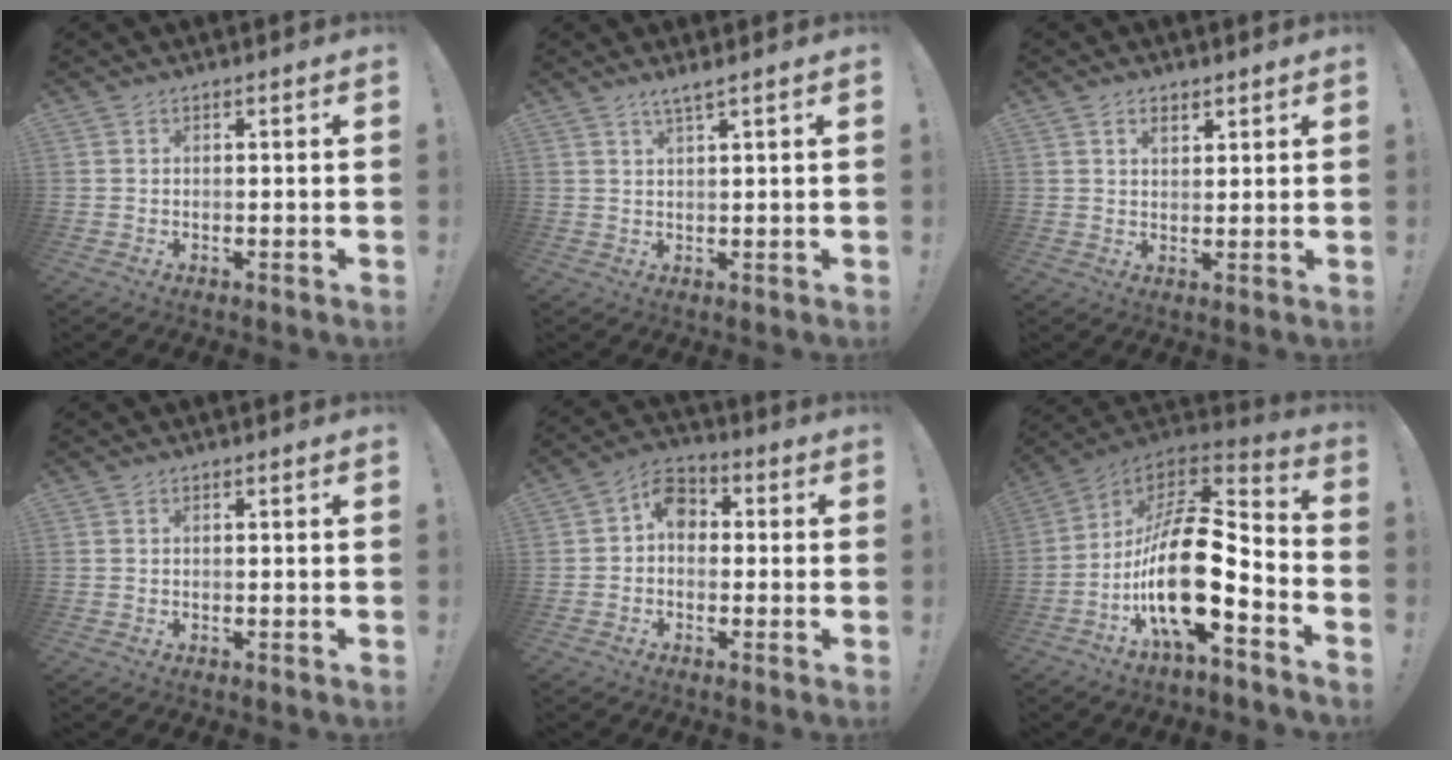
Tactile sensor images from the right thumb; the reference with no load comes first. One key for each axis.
{"total": 2.7, "fx": 1.9, "fy": -0.2, "fz": 1.9, "tx": -0.035, "ty": -0.007, "tz": 0.031}
{"total": 2.9, "fx": 1.9, "fy": 1.7, "fz": 1.4, "tx": -0.016, "ty": -0.007, "tz": 0.031}
{"total": 0.0}
{"total": 7.6, "fx": 0.6, "fy": 5.9, "fz": 4.8, "tx": -0.083, "ty": 0.020, "tz": 0.017}
{"total": 21.7, "fx": -5.2, "fy": 8.5, "fz": 19.3, "tx": -0.366, "ty": 0.016, "tz": -0.086}